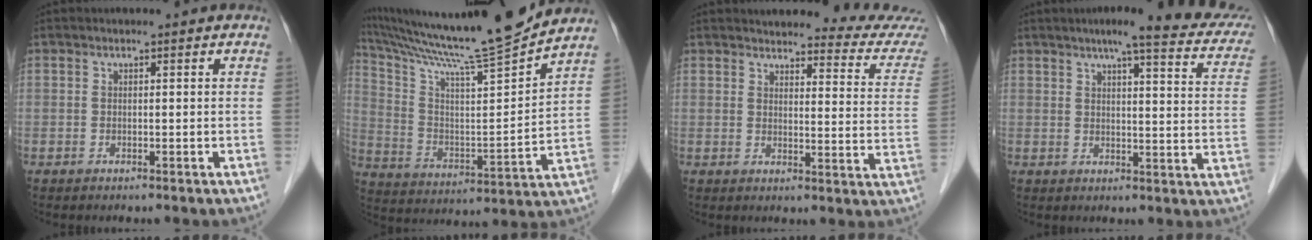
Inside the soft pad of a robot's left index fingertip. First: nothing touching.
{"total": 19.2, "force": [17.5, -2.1, 7.6], "torque": [-0.144, -0.039, 0.285]}
{"total": 13.0, "force": [12.8, 0.5, 2.2], "torque": [-0.009, -0.074, 0.122]}
{"total": 19.1, "force": [15.6, 2.2, 10.8], "torque": [-0.125, -0.004, 0.169]}